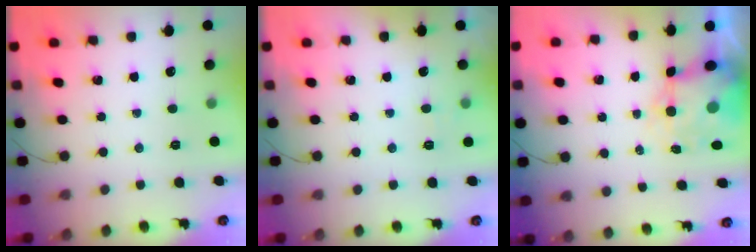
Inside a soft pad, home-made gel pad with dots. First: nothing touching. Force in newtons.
{"total": 2.6, "press": 2.1, "slide": 1.5}
{"total": 8.9, "press": 8.6, "slide": 2.2}